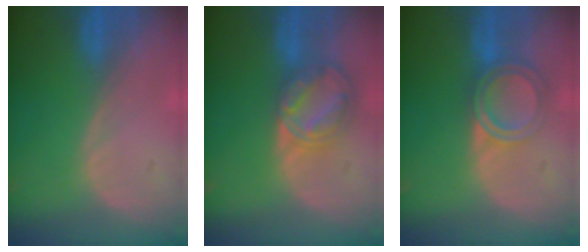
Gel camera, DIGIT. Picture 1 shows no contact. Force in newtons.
{"total": 8.5, "press": 7.2, "slide": 4.5}
{"total": 6.4, "press": 5.4, "slide": 3.5}